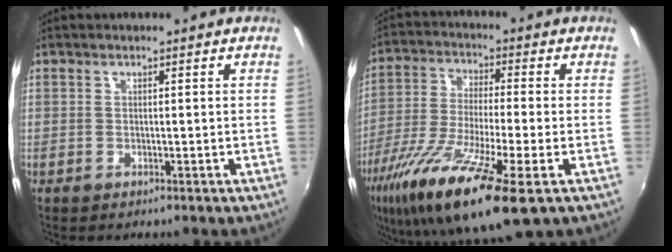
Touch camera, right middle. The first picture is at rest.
{"total": 19.1, "force": [-9.7, 3.2, 16.1], "torque": [-0.321, -0.059, -0.181]}